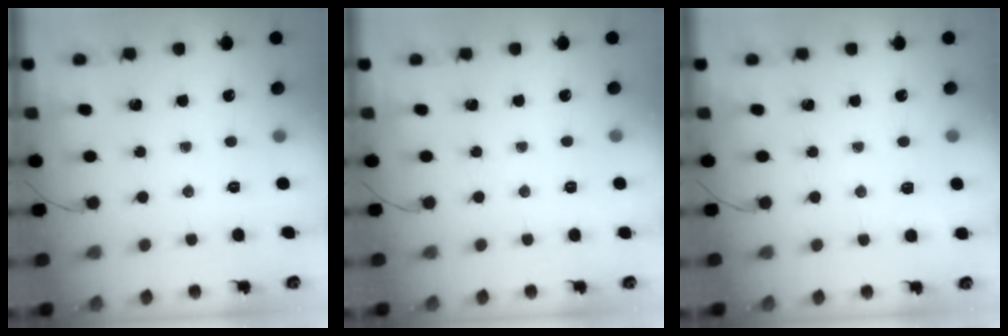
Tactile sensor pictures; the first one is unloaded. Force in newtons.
{"total": 2.0, "press": 1.6, "slide": 1.2}
{"total": 6.4, "press": 6.1, "slide": 2.1}